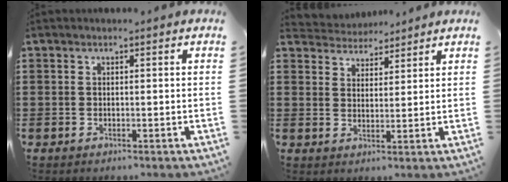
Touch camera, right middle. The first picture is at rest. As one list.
[{"total": 3.8, "force": [3.6, 1.1, -0.5], "torque": [-0.008, -0.012, 0.067]}]